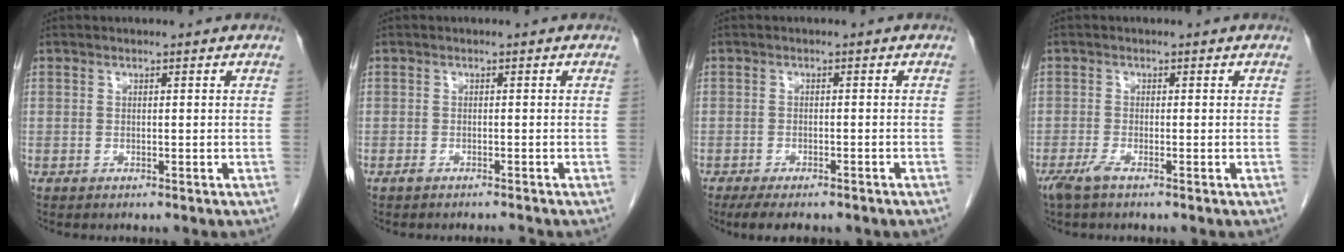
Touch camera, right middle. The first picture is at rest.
{"total": 1.3, "force": [-1.2, -0.2, 0.4], "torque": [-0.010, -0.003, -0.018]}
{"total": 7.2, "force": [-5.6, 2.2, 4.0], "torque": [-0.052, -0.010, -0.075]}
{"total": 2.2, "force": [-1.5, 0.1, 1.6], "torque": [-0.041, -0.007, -0.033]}